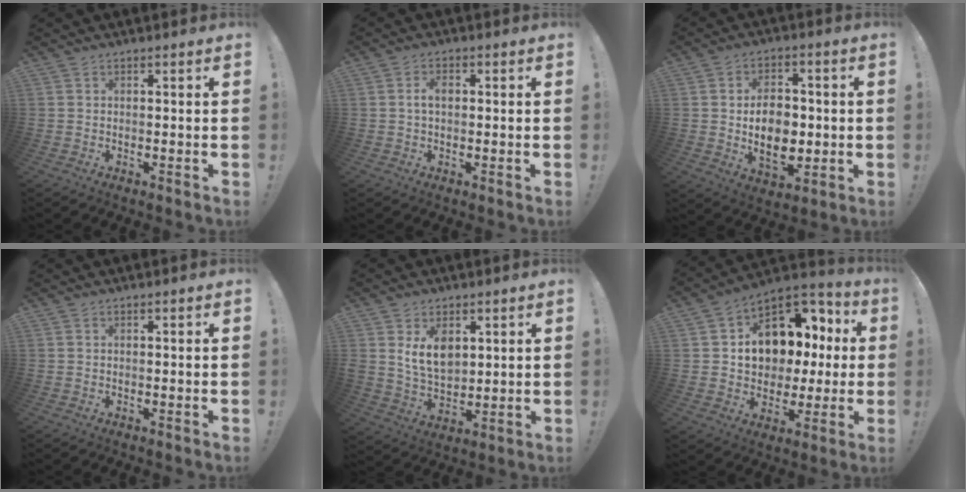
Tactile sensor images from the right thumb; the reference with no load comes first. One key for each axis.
{"total": 3.1, "fx": 0.1, "fy": 1.8, "fz": 2.4, "tx": -0.044, "ty": 0.009, "tz": 0.000}
{"total": 12.4, "fx": -0.4, "fy": 8.8, "fz": 8.7, "tx": -0.134, "ty": -0.008, "tz": -0.006}
{"total": 0.0}
{"total": 9.6, "fx": 4.3, "fy": 6.6, "fz": 5.5, "tx": -0.090, "ty": -0.024, "tz": 0.082}
{"total": 13.2, "fx": 2.9, "fy": 10.9, "fz": 7.0, "tx": -0.086, "ty": -0.022, "tz": 0.066}